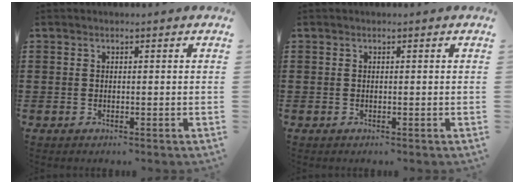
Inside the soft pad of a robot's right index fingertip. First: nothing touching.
{"total": 0.0}